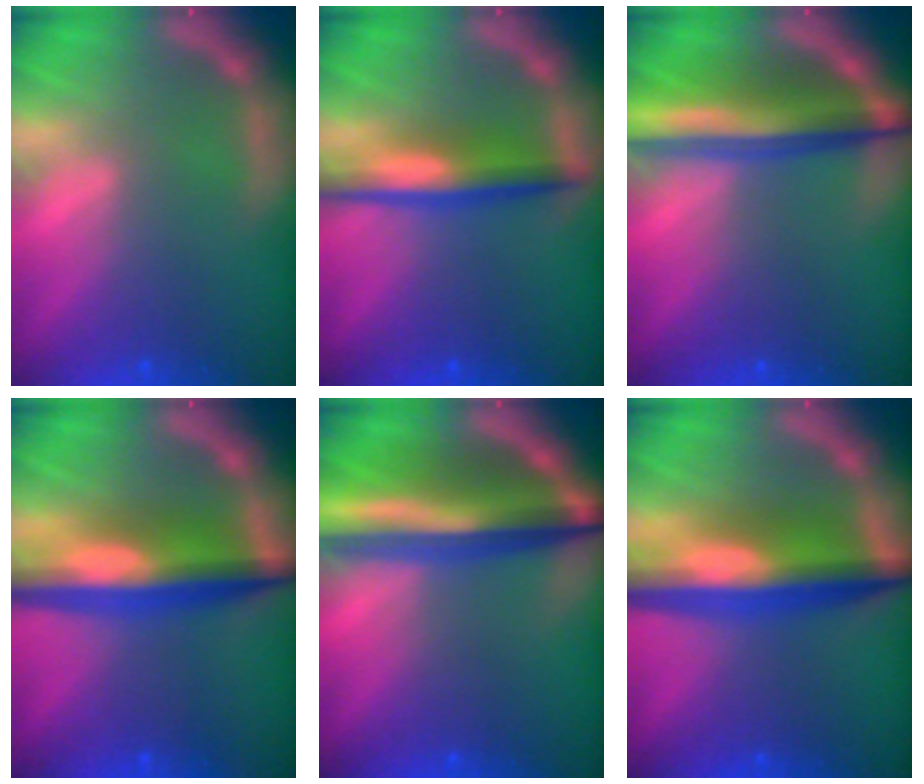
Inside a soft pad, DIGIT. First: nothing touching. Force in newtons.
{"total": 4.5}
{"total": 7.6}
{"total": 7.4}
{"total": 10.0}
{"total": 8.1}